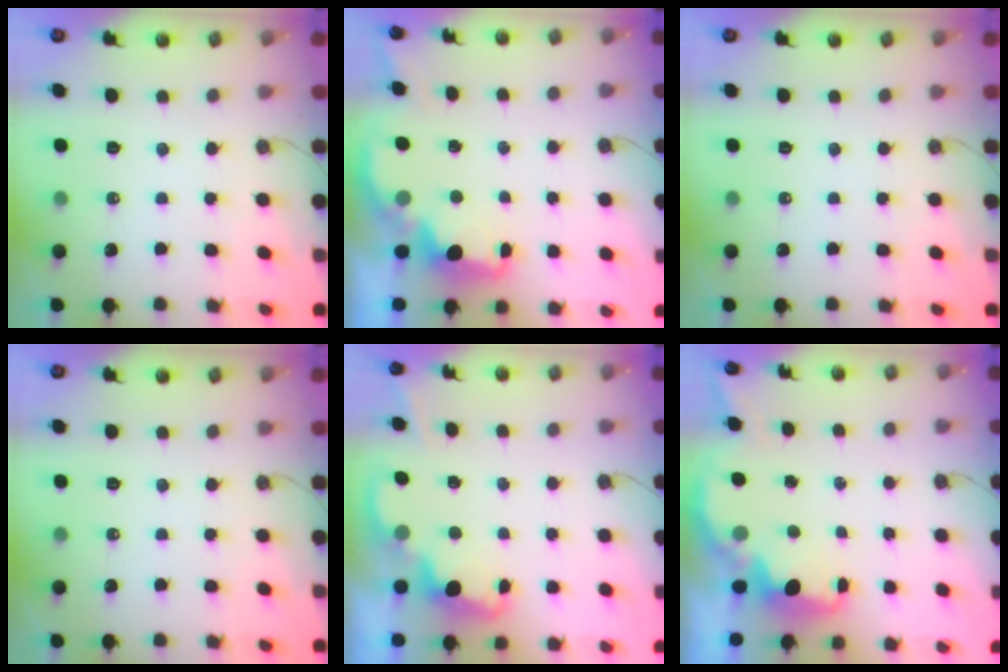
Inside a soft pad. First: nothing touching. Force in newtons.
{"total": 2.3, "press": 2.2, "slide": 0.9}
{"total": 0.0}
{"total": 0.0}
{"total": 2.4, "press": 2.4, "slide": 0.6}
{"total": 2.4, "press": 2.3, "slide": 0.8}